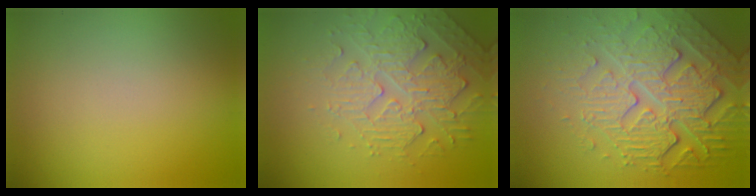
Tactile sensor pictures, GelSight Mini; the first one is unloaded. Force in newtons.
{"total": 4.8, "press": 3.5, "slide": 3.3}
{"total": 8.0, "press": 5.6, "slide": 5.7}